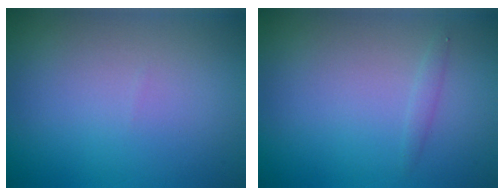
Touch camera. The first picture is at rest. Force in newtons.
{"total": 0.7, "press": 0.7, "slide": 0.0}